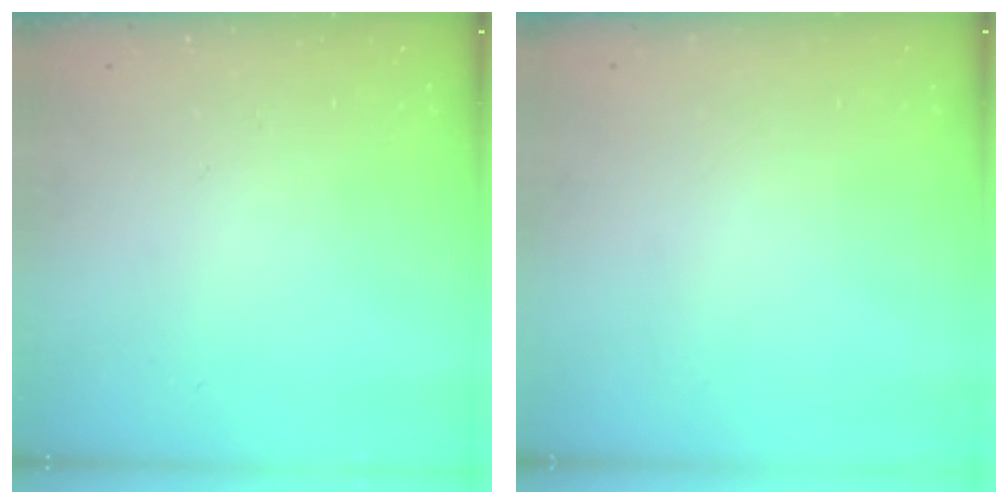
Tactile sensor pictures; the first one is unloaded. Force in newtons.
{"total": 0.0}